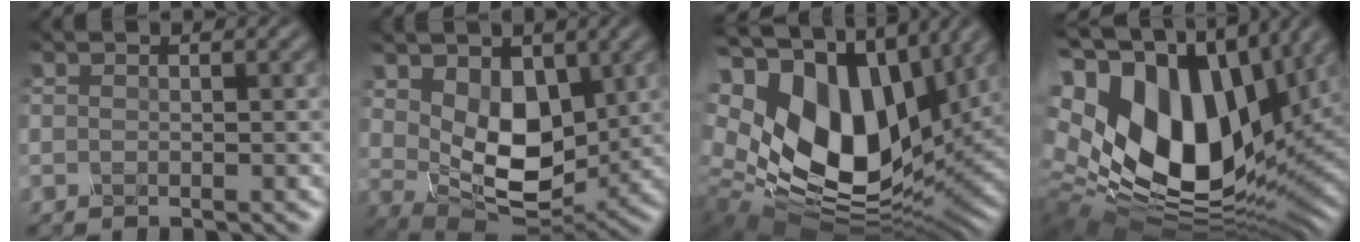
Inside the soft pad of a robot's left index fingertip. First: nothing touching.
{"total": 6.2, "force": [1.8, 3.9, 4.4], "torque": [-0.088, -0.013, 0.034]}
{"total": 18.6, "force": [4.8, 12.3, 13.1], "torque": [-0.289, -0.005, 0.104]}
{"total": 19.8, "force": [3.9, 12.7, 14.7], "torque": [-0.312, -0.017, 0.092]}